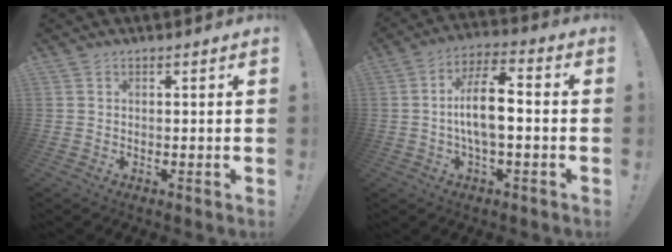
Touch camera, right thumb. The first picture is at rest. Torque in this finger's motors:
{"motor_torque": [0.06, 0.43, -0.05, 0.12, 0.07]}